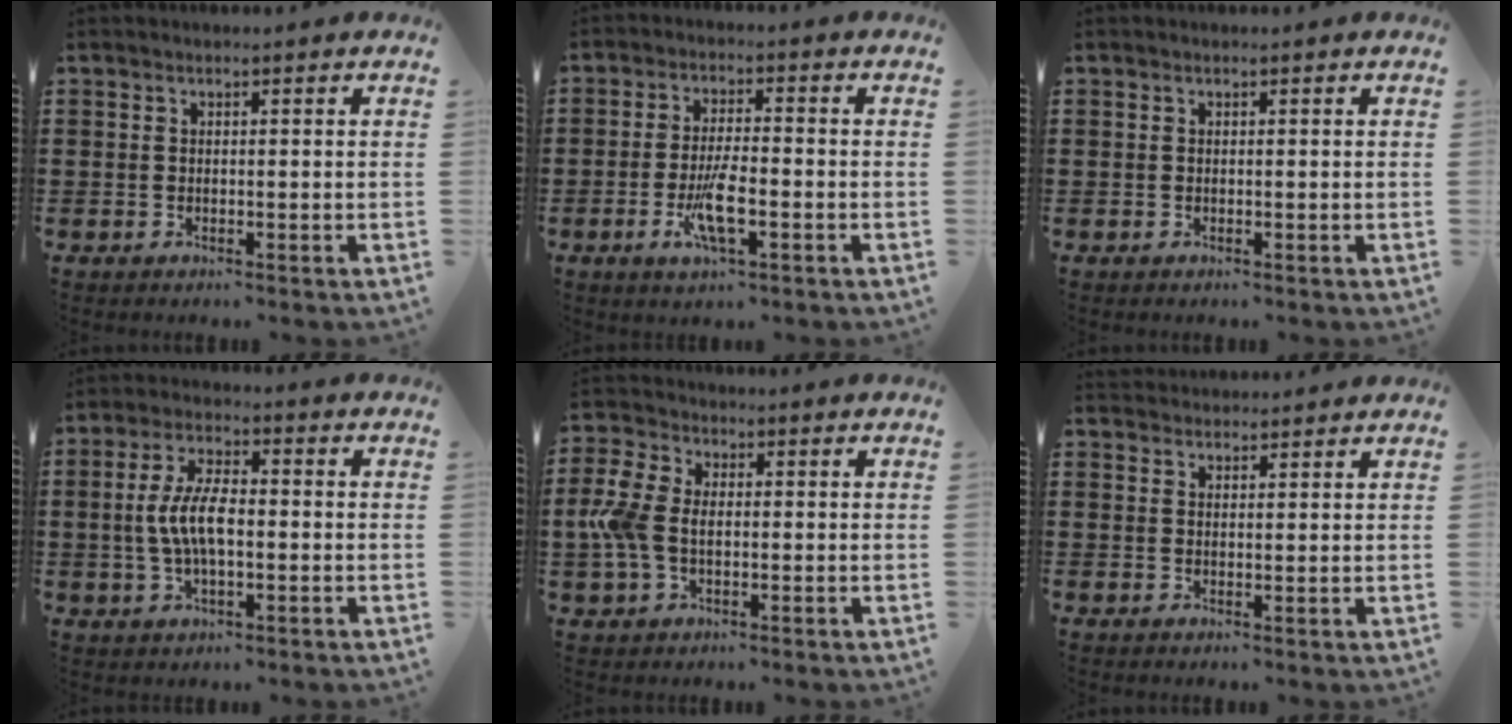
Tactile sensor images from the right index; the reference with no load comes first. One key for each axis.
{"total": 6.3, "fx": -2.3, "fy": 1.5, "fz": 5.7, "tx": -0.117, "ty": -0.012, "tz": -0.044}
{"total": 0.0}
{"total": 7.4, "fx": -0.5, "fy": 2.7, "fz": 6.9, "tx": -0.148, "ty": -0.003, "tz": -0.014}
{"total": 6.4, "fx": -0.6, "fy": 4.2, "fz": 4.8, "tx": -0.134, "ty": -0.001, "tz": -0.021}
{"total": 1.9, "fx": 1.8, "fy": -0.2, "fz": -0.5, "tx": 0.007, "ty": 0.002, "tz": 0.037}